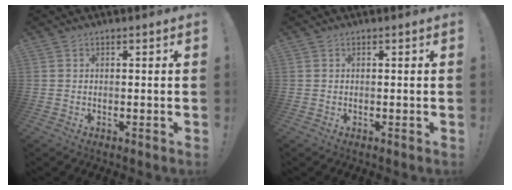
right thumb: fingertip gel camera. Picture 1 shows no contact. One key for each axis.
{"total": 0.0}